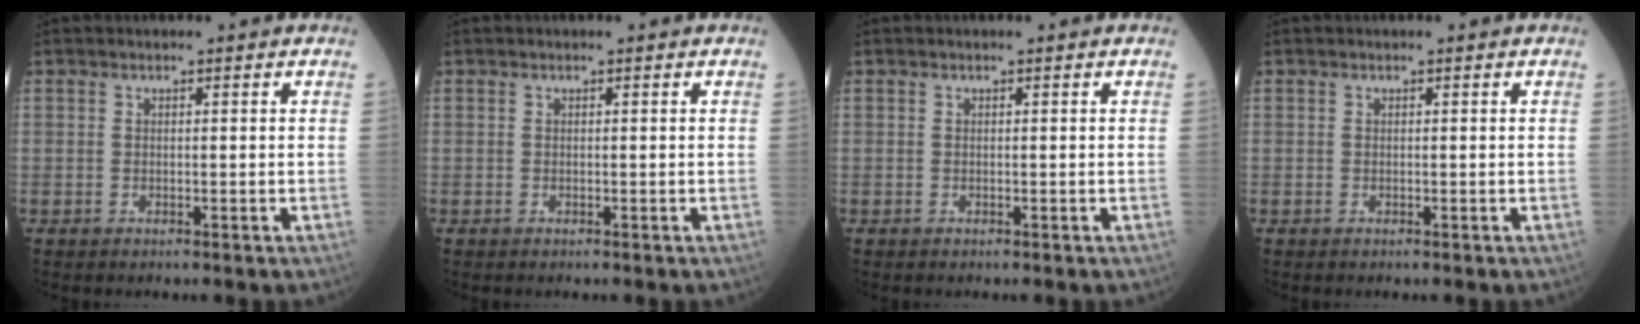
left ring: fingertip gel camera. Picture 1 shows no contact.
{"total": 0.0}
{"total": 0.0}
{"total": 0.0}